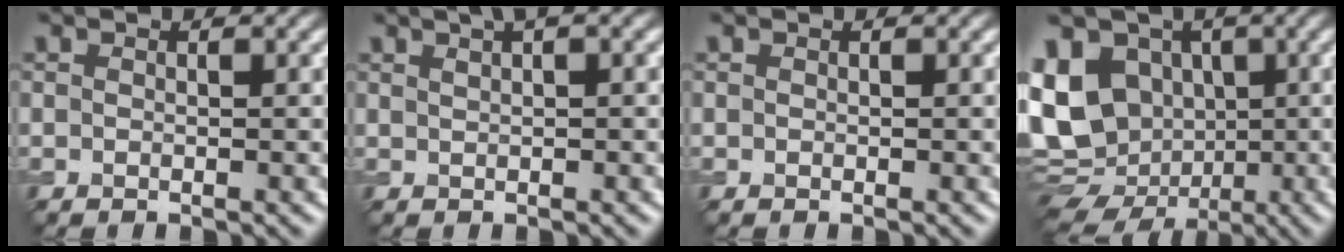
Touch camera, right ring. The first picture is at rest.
{"total": 2.4, "force": [1.6, 0.6, 1.7], "torque": [-0.020, -0.001, 0.024]}
{"total": 0.0}
{"total": 14.9, "force": [-1.6, 12.1, 8.5], "torque": [-0.187, 0.000, -0.034]}